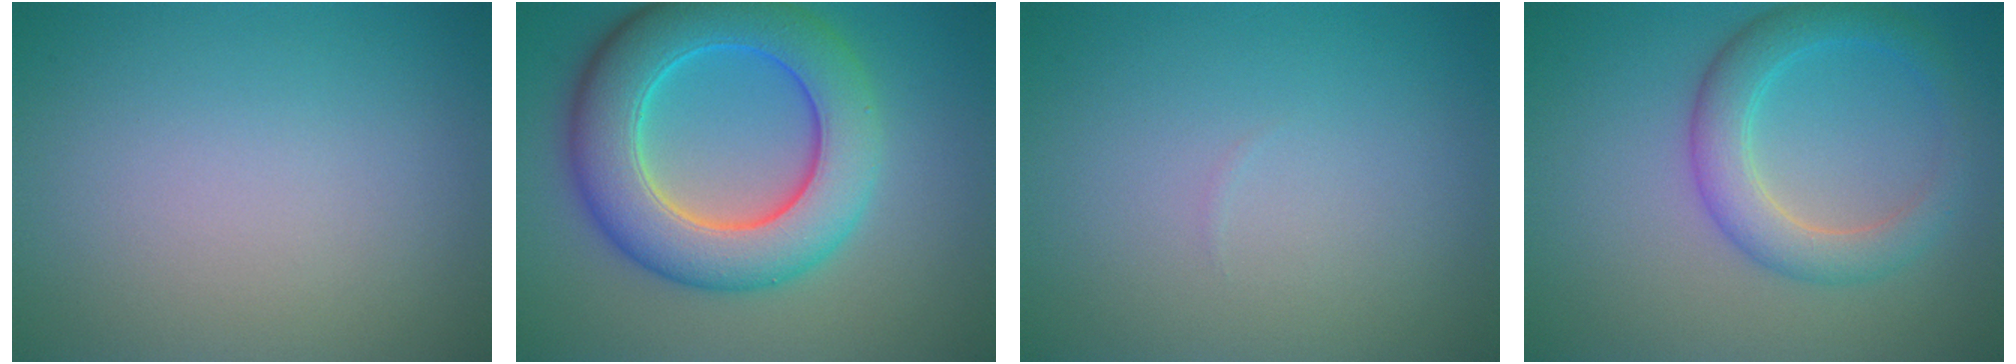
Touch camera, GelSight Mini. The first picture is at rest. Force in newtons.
{"total": 9.4, "press": 9.4, "slide": 0.3}
{"total": 0.0}
{"total": 4.0, "press": 4.0, "slide": 0.1}